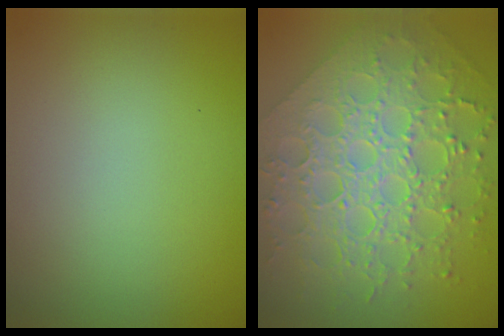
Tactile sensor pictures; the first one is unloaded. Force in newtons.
{"total": 8.3, "press": 6.1, "slide": 5.6}